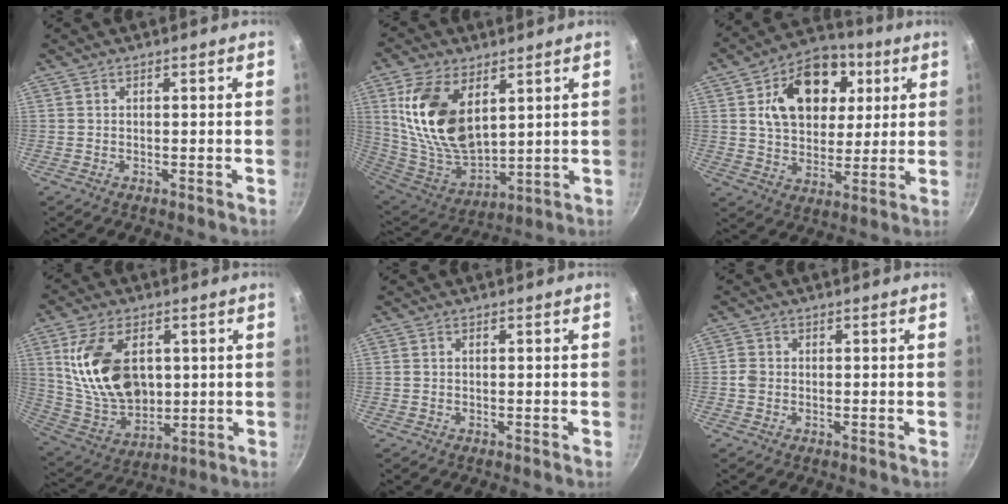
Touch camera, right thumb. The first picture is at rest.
{"total": 18.9, "force": [6.2, 10.8, 14.2], "torque": [-0.257, -0.043, 0.135]}
{"total": 18.7, "force": [5.6, 13.2, 12.1], "torque": [-0.155, 0.002, 0.082]}
{"total": 18.8, "force": [3.7, 12.2, 13.8], "torque": [-0.229, -0.022, 0.085]}
{"total": 0.6, "force": [0.0, 0.5, 0.4], "torque": [-0.011, 0.004, -0.001]}
{"total": 2.1, "force": [-0.5, 1.8, 1.0], "torque": [-0.016, 0.010, -0.011]}